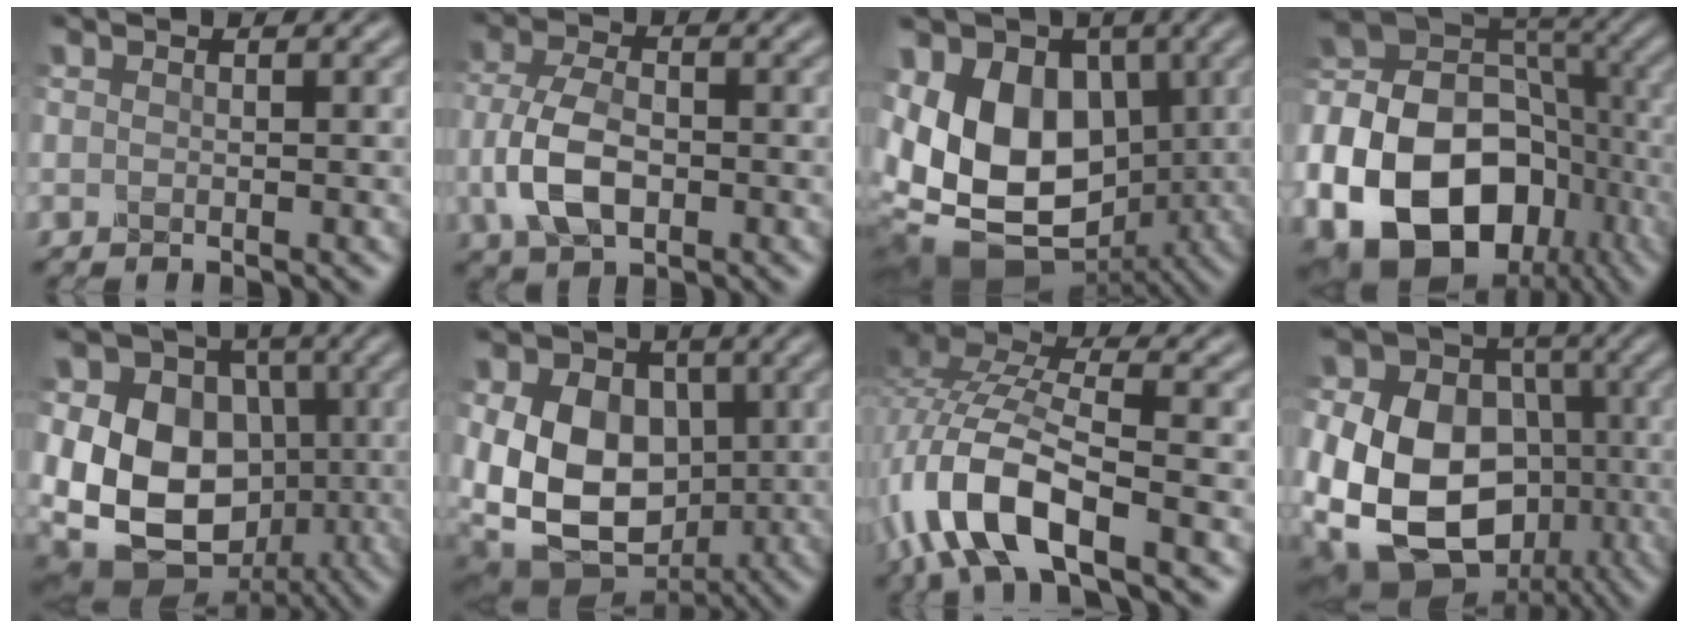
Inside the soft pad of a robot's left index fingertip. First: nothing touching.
{"total": 5.6, "force": [-1.5, 3.4, 4.2], "torque": [-0.106, 0.004, -0.035]}
{"total": 16.1, "force": [-0.8, 12.5, 10.2], "torque": [-0.173, 0.006, -0.034]}
{"total": 20.1, "force": [-7.2, 15.2, 11.0], "torque": [-0.227, -0.023, -0.122]}
{"total": 14.3, "force": [-0.7, 12.0, 7.8], "torque": [-0.164, 0.011, -0.027]}
{"total": 15.6, "force": [0.3, 12.7, 9.0], "torque": [-0.187, 0.009, -0.004]}
{"total": 10.1, "force": [-4.7, 4.0, 8.0], "torque": [-0.182, 0.008, -0.093]}
{"total": 17.3, "force": [-3.8, 13.7, 9.9], "torque": [-0.212, -0.030, -0.069]}